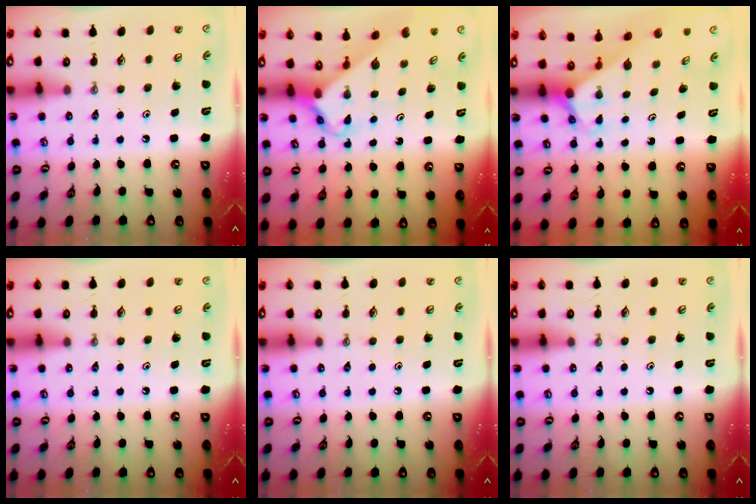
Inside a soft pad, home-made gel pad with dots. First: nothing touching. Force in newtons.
{"total": 2.9, "press": 2.9, "slide": 0.3}
{"total": 2.7, "press": 2.7, "slide": 0.2}
{"total": 0.0}
{"total": 0.0}
{"total": 0.0}